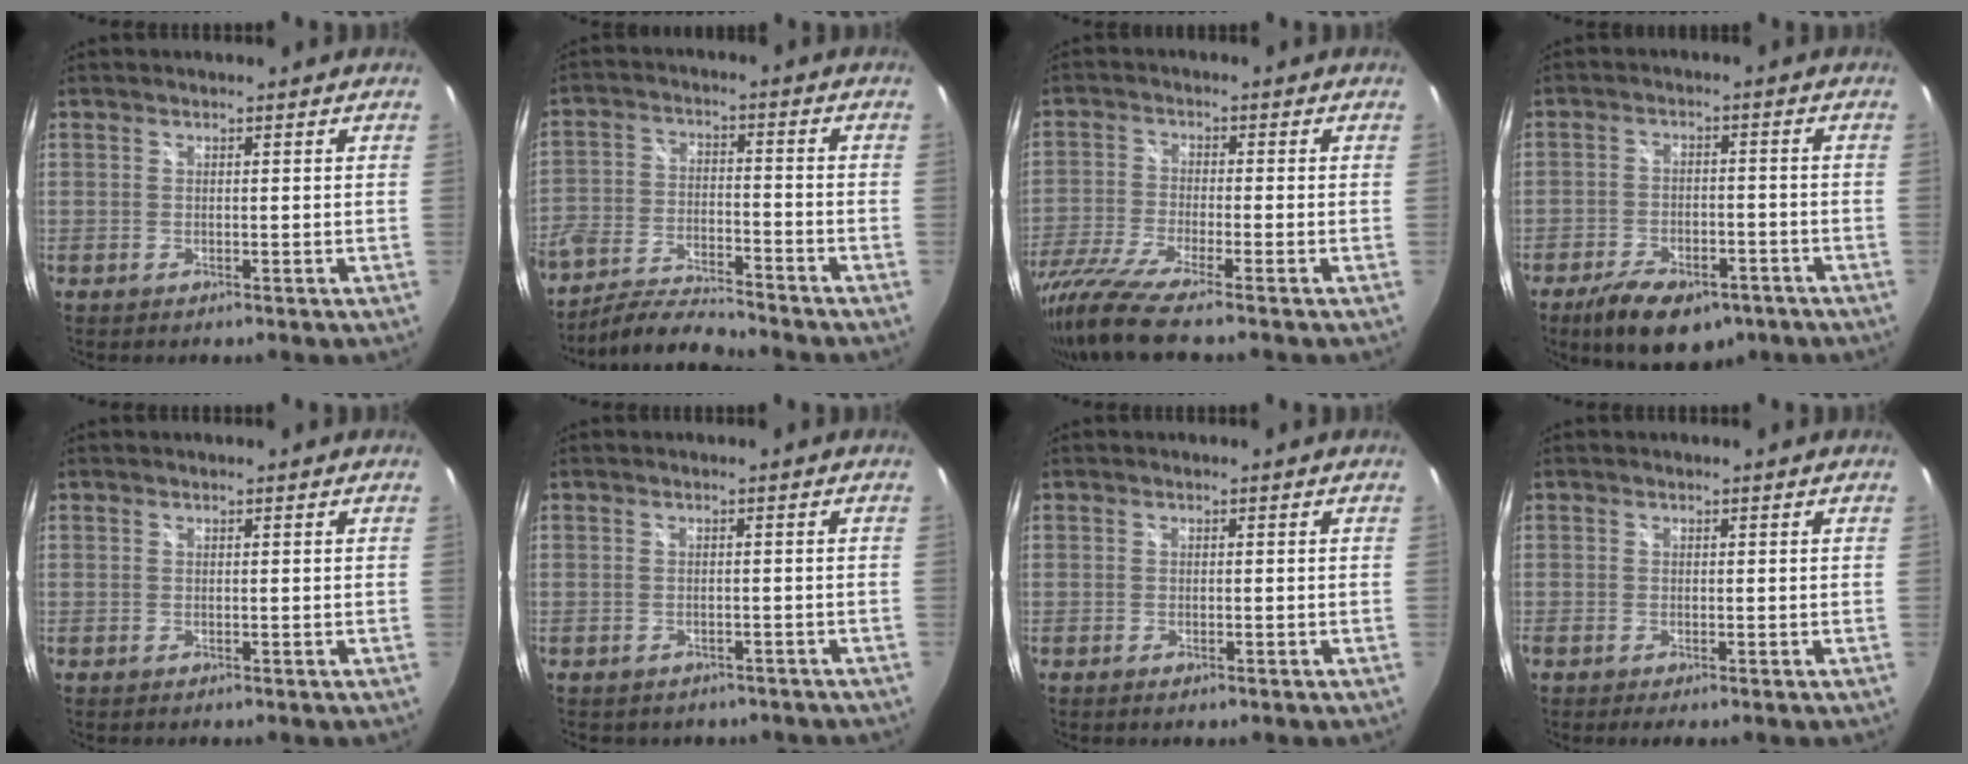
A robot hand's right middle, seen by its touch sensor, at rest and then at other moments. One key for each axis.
{"total": 11.1, "fx": -9.6, "fy": 2.4, "fz": 5.0, "tx": -0.106, "ty": -0.015, "tz": -0.180}
{"total": 11.0, "fx": -8.9, "fy": -0.2, "fz": 6.5, "tx": -0.146, "ty": -0.044, "tz": -0.166}
{"total": 12.7, "fx": -8.6, "fy": 5.8, "fz": 7.3, "tx": -0.152, "ty": -0.016, "tz": -0.129}
{"total": 0.0}
{"total": 4.7, "fx": -3.7, "fy": 2.5, "fz": 1.6, "tx": -0.029, "ty": -0.010, "tz": -0.041}
{"total": 1.1, "fx": -0.8, "fy": 0.4, "fz": 0.6, "tx": -0.010, "ty": -0.005, "tz": -0.013}
{"total": 0.9, "fx": -0.7, "fy": 0.0, "fz": 0.5, "tx": -0.012, "ty": -0.003, "tz": -0.015}